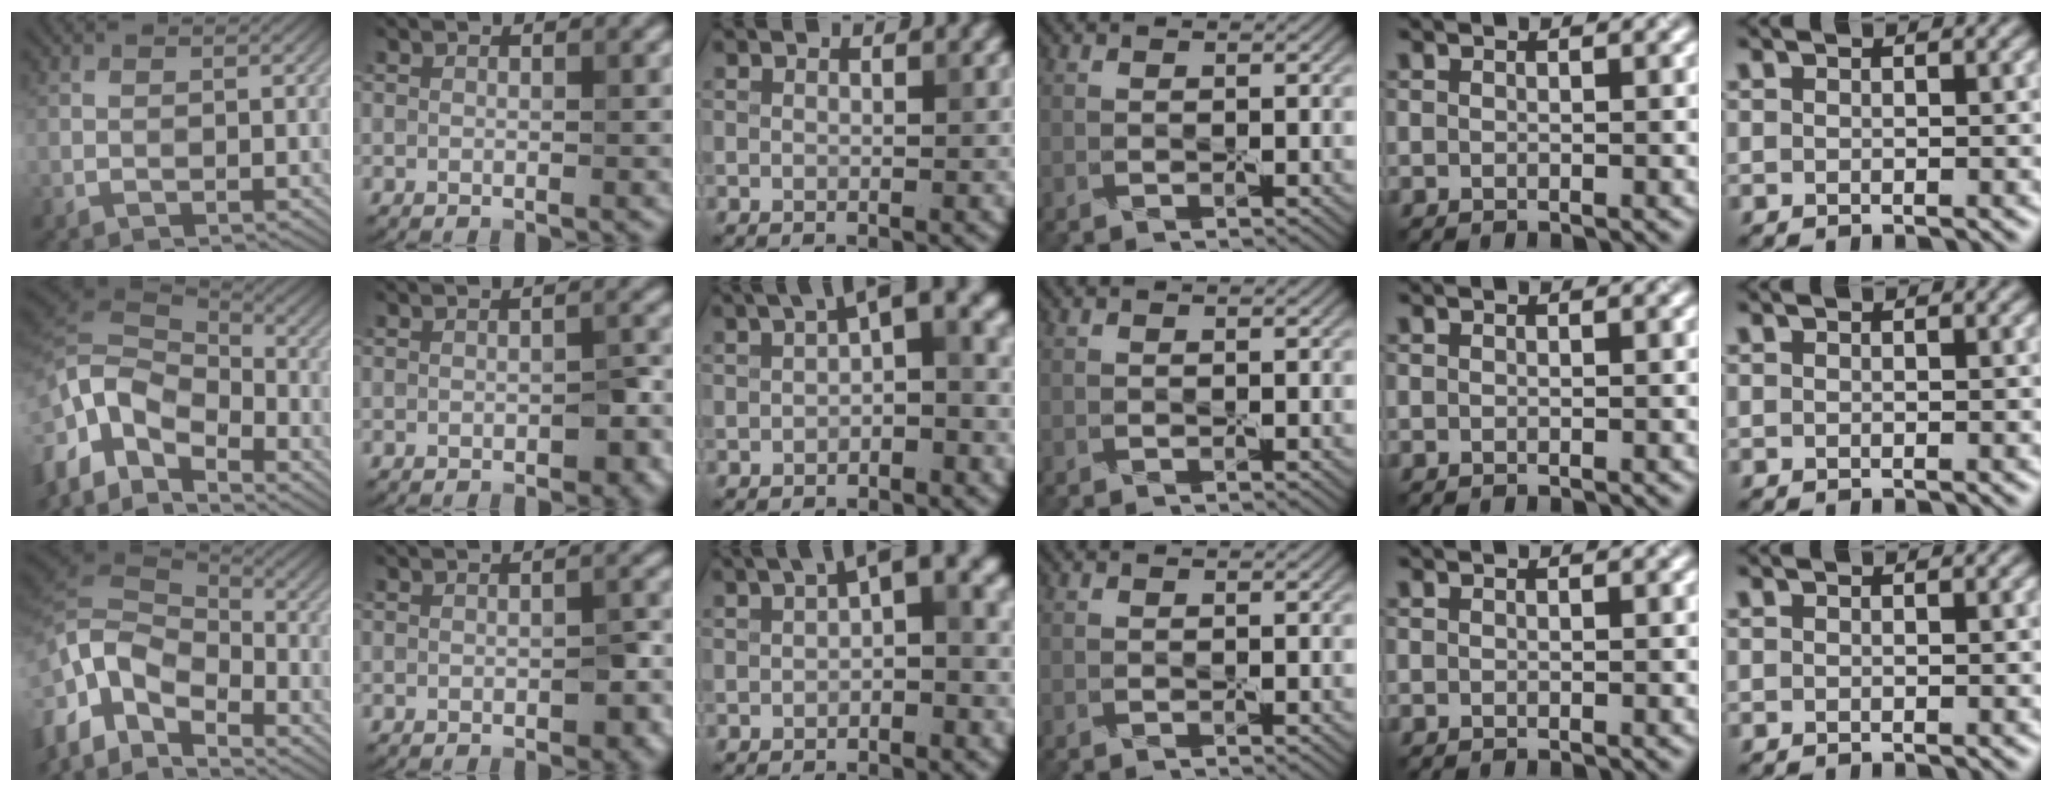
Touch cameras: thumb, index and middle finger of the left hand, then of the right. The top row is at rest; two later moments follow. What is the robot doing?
{"motion": "peel", "object": "velcro strap"}